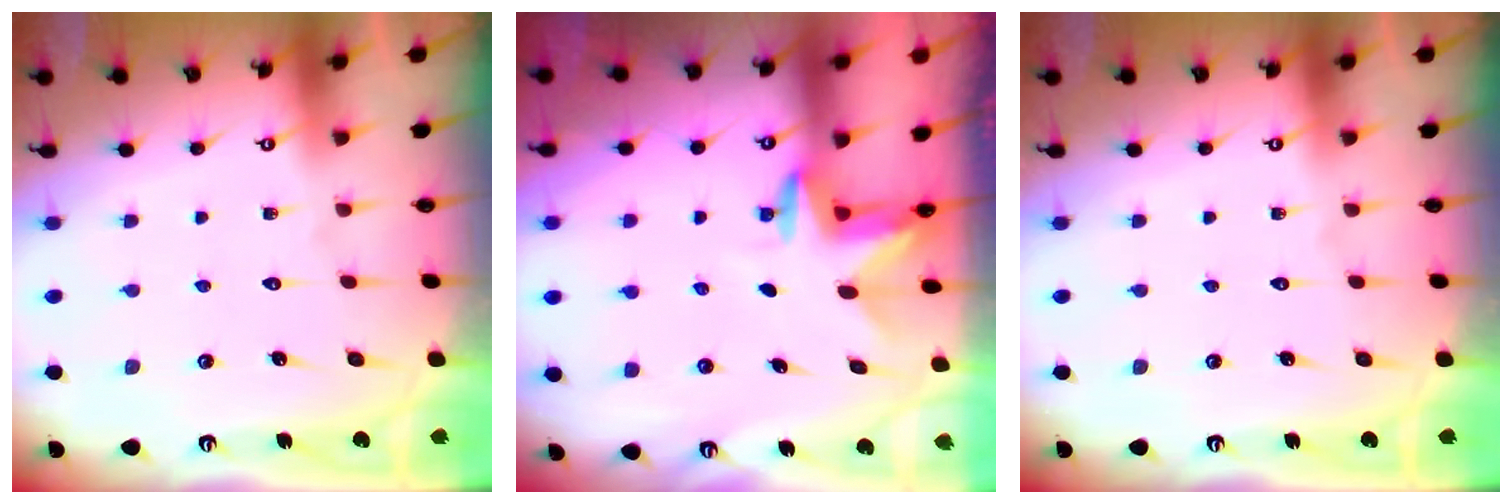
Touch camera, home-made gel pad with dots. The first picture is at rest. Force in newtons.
{"total": 2.7, "press": 2.7, "slide": 0.2}
{"total": 0.0}